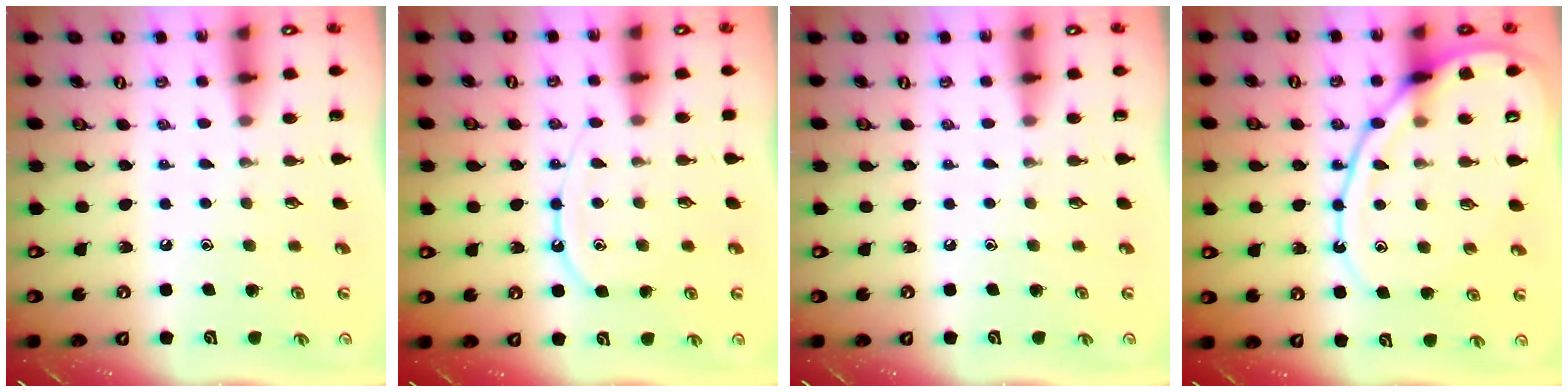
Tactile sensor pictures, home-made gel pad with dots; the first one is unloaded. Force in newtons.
{"total": 9.6, "press": 9.5, "slide": 0.9}
{"total": 0.0}
{"total": 14.0, "press": 14.0, "slide": 1.4}